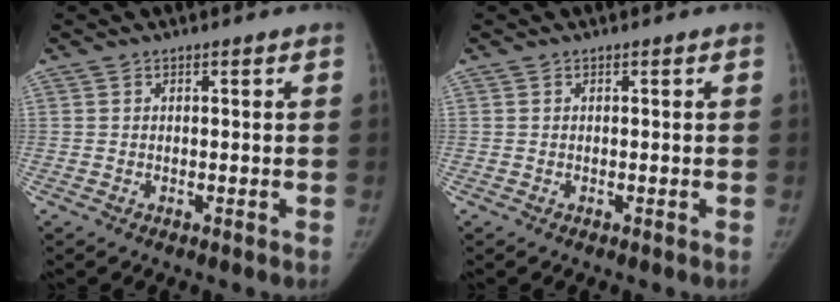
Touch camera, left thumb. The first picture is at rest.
{"total": 0.0}